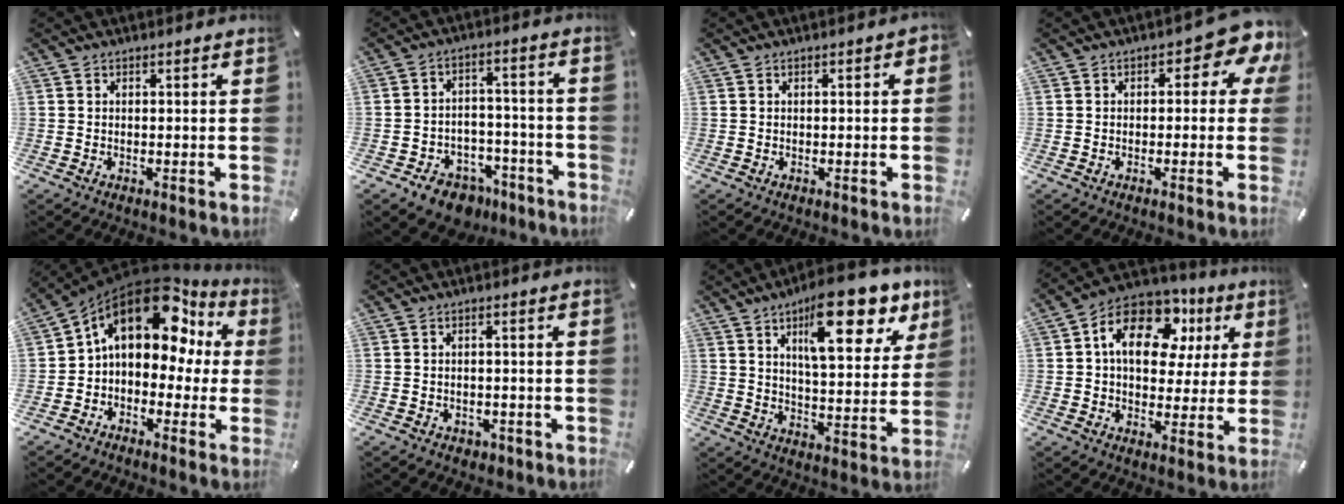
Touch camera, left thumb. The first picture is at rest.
{"total": 8.8, "force": [-6.3, 5.6, 2.5], "torque": [-0.031, 0.054, -0.106]}
{"total": 0.9, "force": [-0.2, 0.4, 0.8], "torque": [-0.014, 0.002, -0.005]}
{"total": 6.9, "force": [2.3, 3.2, 5.6], "torque": [-0.071, -0.015, 0.034]}
{"total": 16.3, "force": [6.7, 10.3, 10.8], "torque": [-0.172, -0.037, 0.108]}
{"total": 1.7, "force": [-0.8, 1.4, 0.4], "torque": [-0.007, 0.005, -0.018]}
{"total": 19.8, "force": [10.8, 7.8, 14.7], "torque": [-0.203, -0.054, 0.169]}
{"total": 16.6, "force": [5.7, 11.0, 11.1], "torque": [-0.176, -0.012, 0.101]}